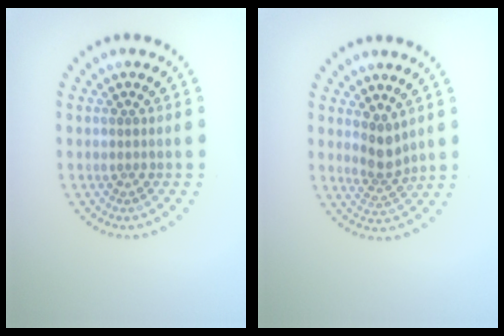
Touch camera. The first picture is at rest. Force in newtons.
{"total": 2.5, "press": 1.9, "slide": 1.6}